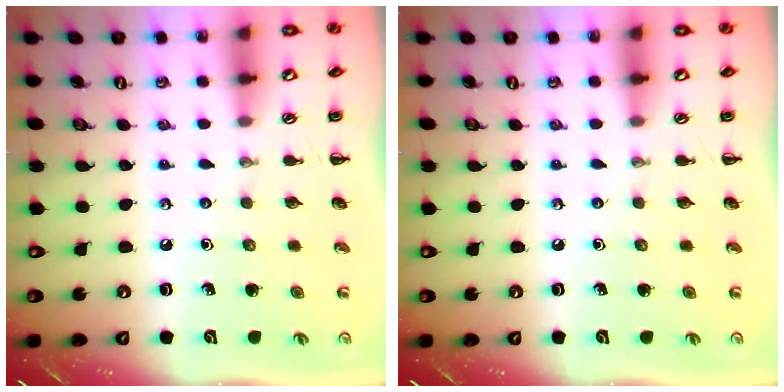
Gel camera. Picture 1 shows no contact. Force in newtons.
{"total": 0.0}